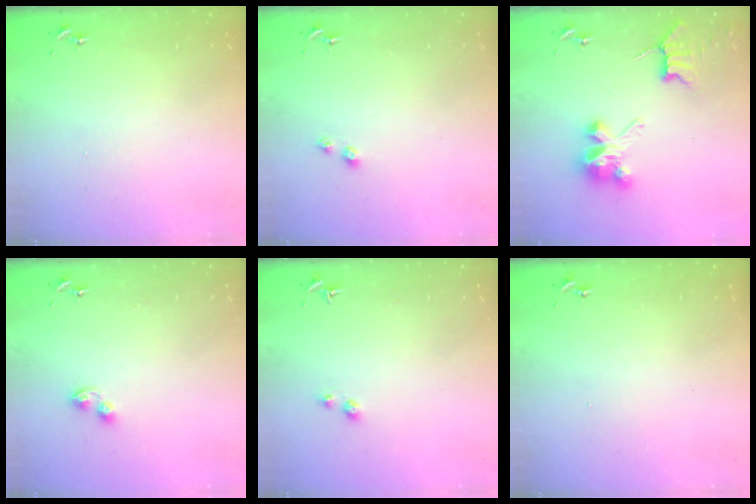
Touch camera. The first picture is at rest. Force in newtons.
{"total": 4.0, "press": 3.9, "slide": 0.6}
{"total": 8.9, "press": 8.9, "slide": 0.7}
{"total": 4.5, "press": 4.4, "slide": 0.4}
{"total": 2.8, "press": 2.8, "slide": 0.2}
{"total": 0.0}